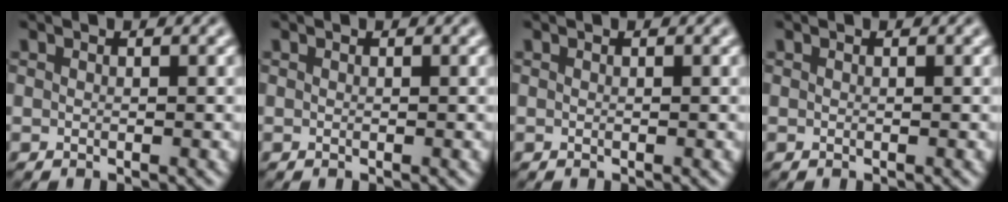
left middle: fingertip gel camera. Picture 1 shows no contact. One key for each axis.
{"total": 0.0}
{"total": 0.0}
{"total": 0.0}